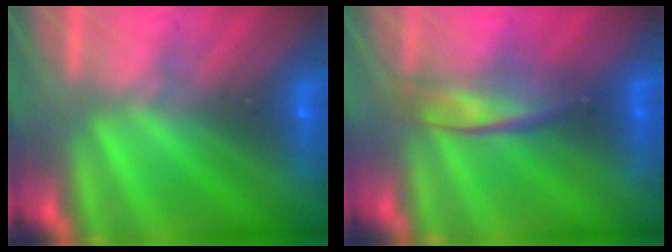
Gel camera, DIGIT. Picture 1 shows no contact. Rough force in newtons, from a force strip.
{"total": 2.2}